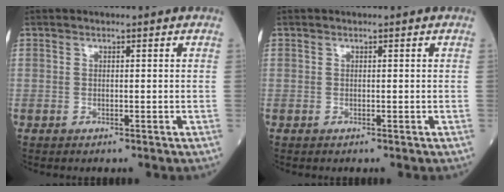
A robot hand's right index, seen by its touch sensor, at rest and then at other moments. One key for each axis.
{"total": 0.0}